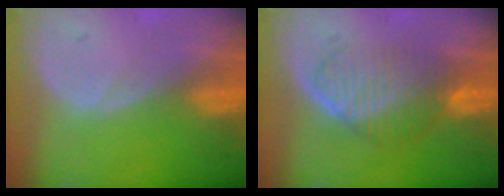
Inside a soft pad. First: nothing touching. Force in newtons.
{"total": 6.5, "press": 6.3, "slide": 1.6}